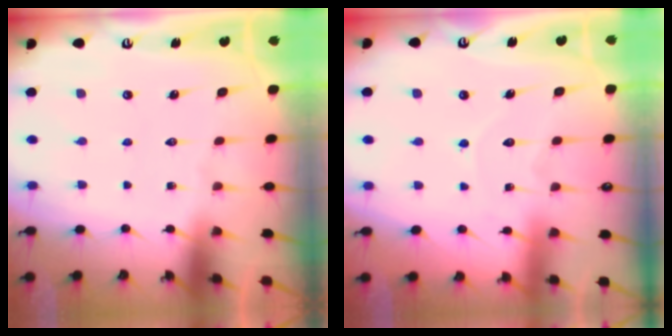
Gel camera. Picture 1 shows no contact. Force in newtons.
{"total": 5.9, "press": 5.8, "slide": 0.7}